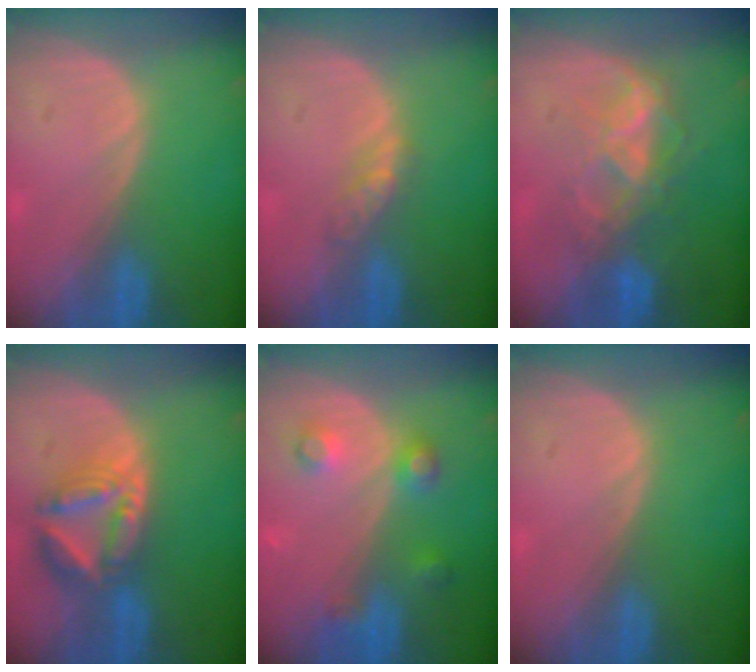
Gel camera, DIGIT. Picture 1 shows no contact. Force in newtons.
{"total": 2.8, "press": 2.5, "slide": 1.2}
{"total": 6.8, "press": 6.6, "slide": 1.6}
{"total": 8.2, "press": 7.1, "slide": 4.2}
{"total": 4.5, "press": 4.5, "slide": 0.1}
{"total": 0.0}